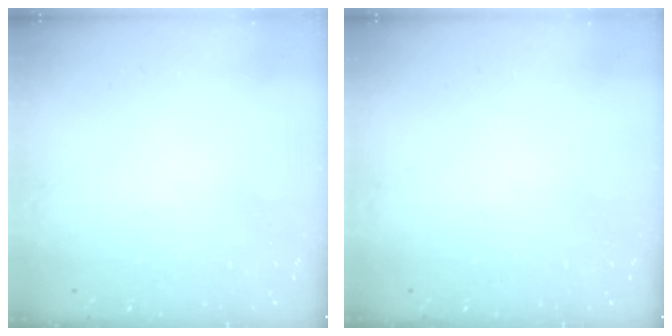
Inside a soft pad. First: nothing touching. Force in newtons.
{"total": 0.0}